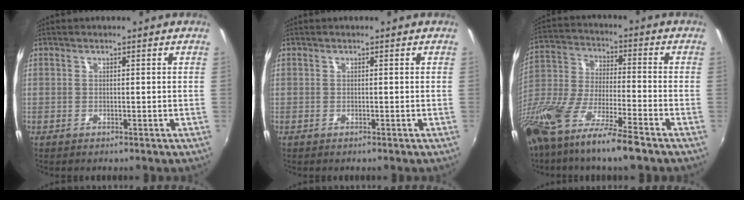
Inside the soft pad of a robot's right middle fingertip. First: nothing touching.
{"total": 0.0}
{"total": 20.7, "force": [-14.2, 3.6, 14.6], "torque": [-0.293, -0.050, -0.267]}